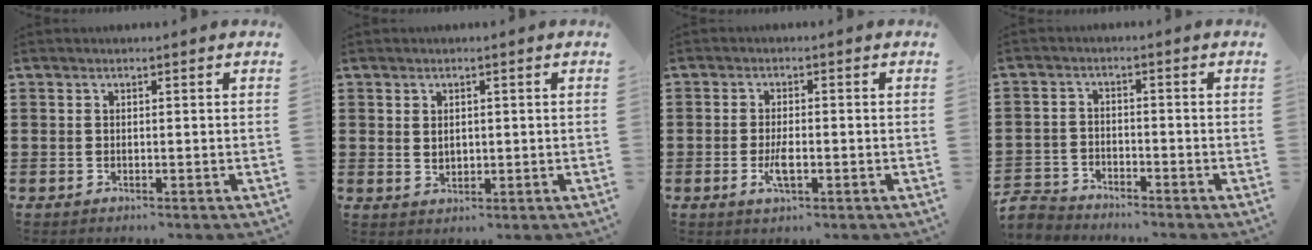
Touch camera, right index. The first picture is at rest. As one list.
[{"total": 1.5, "force": [0.7, 1.1, 0.7], "torque": [-0.016, 0.008, 0.012]}, {"total": 3.6, "force": [-1.1, 1.1, 3.3], "torque": [-0.072, -0.008, -0.021]}, {"total": 3.2, "force": [-3.2, 0.6, -0.1], "torque": [-0.012, 0.000, -0.071]}]